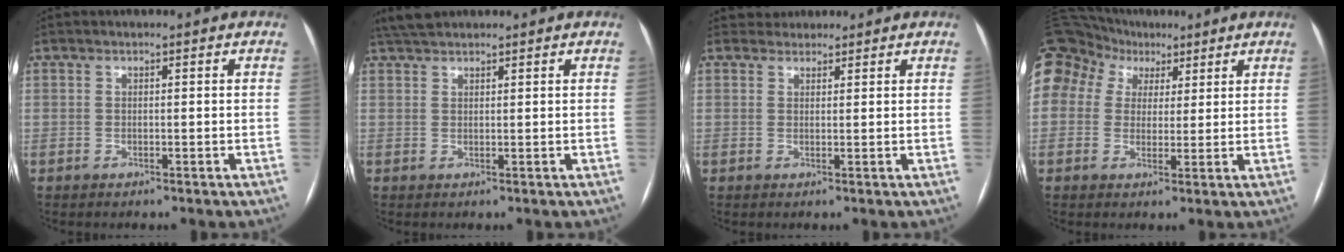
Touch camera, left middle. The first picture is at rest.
{"total": 3.9, "force": [3.5, 0.9, 1.5], "torque": [-0.032, 0.026, 0.067]}
{"total": 2.1, "force": [1.8, 0.8, -0.5], "torque": [0.011, 0.015, 0.027]}
{"total": 21.7, "force": [10.3, 17.3, 8.1], "torque": [-0.274, 0.102, 0.200]}